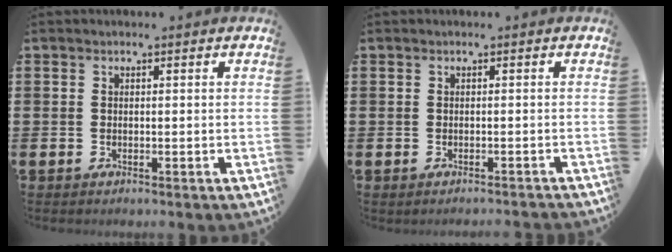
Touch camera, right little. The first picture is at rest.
{"total": 0.9, "force": [-0.8, -0.2, 0.0], "torque": [0.000, 0.000, -0.017]}